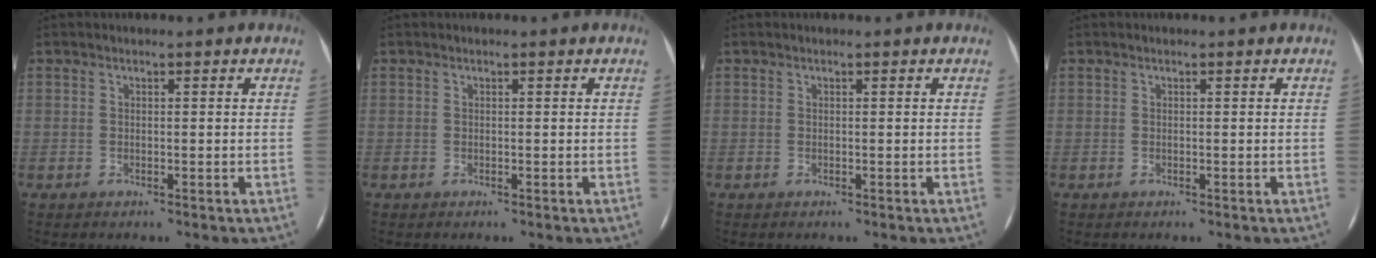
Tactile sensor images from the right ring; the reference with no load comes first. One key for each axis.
{"total": 0.0}
{"total": 0.0}
{"total": 0.0}